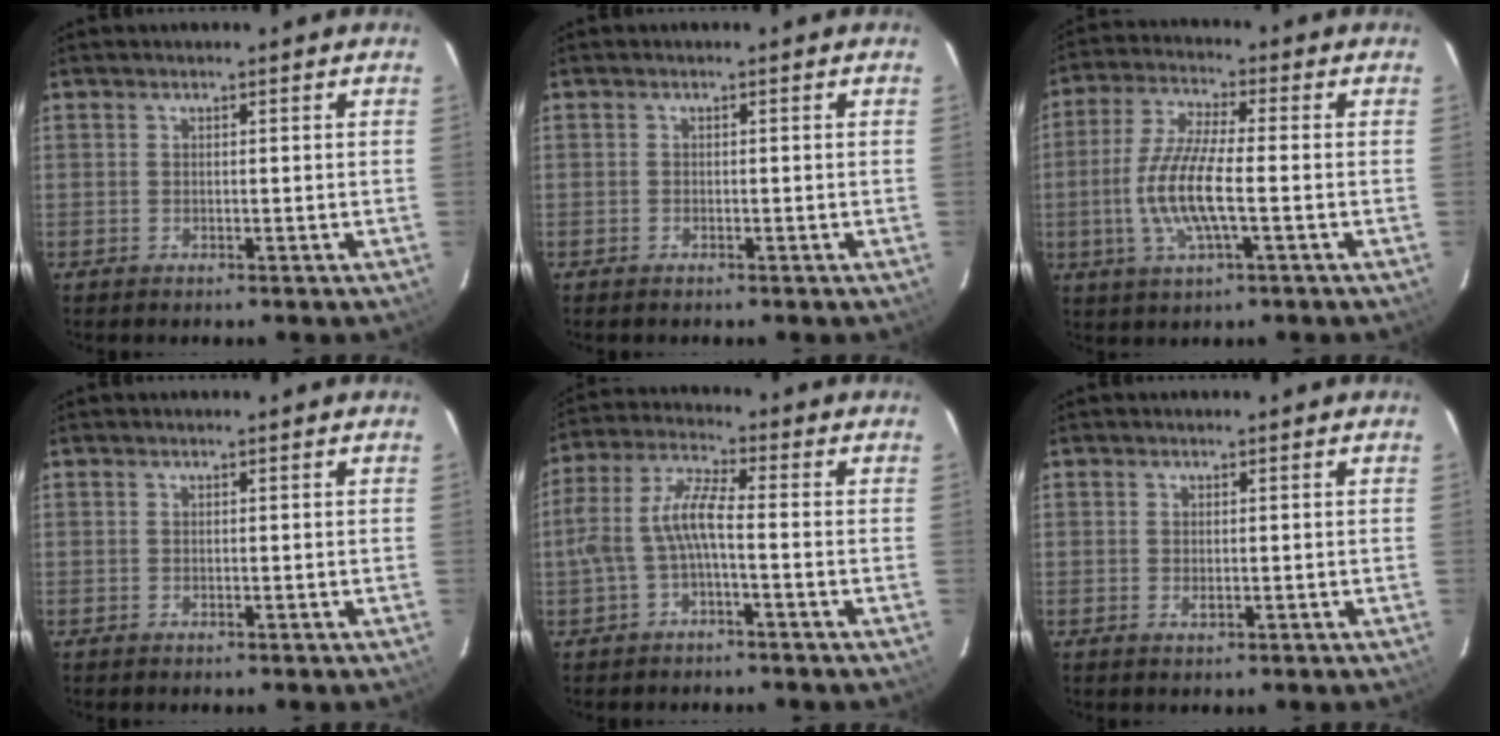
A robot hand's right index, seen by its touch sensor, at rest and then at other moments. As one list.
[{"total": 0.5, "force": [-0.5, 0.3, 0.0], "torque": [-0.002, 0.001, -0.010]}, {"total": 11.1, "force": [-2.2, 2.5, 10.6], "torque": [-0.220, -0.004, -0.046]}, {"total": 0.0}, {"total": 7.4, "force": [-2.0, 1.7, 6.9], "torque": [-0.158, 0.014, -0.035]}, {"total": 1.0, "force": [-0.1, 0.5, 0.8], "torque": [-0.016, 0.000, 0.000]}]